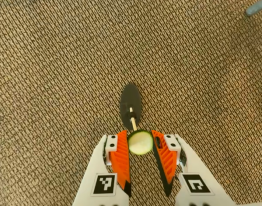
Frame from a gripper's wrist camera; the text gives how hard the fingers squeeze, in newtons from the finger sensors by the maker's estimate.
{"total": 6.8, "left": 6.2, "right": 7.3}